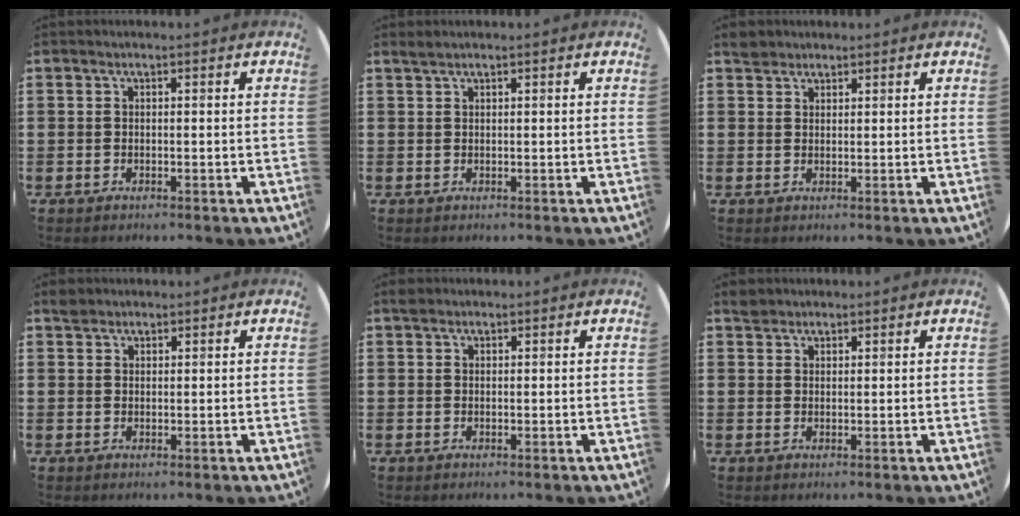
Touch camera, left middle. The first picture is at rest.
{"total": 0.8, "force": [0.8, 0.0, 0.1], "torque": [-0.004, 0.001, 0.014]}
{"total": 1.9, "force": [1.7, 0.8, 0.0], "torque": [0.005, 0.001, 0.032]}
{"total": 1.5, "force": [1.4, 0.6, 0.2], "torque": [0.004, 0.000, 0.024]}
{"total": 1.0, "force": [0.9, 0.4, 0.2], "torque": [0.003, 0.000, 0.015]}
{"total": 1.8, "force": [1.6, 0.7, 0.0], "torque": [0.004, 0.001, 0.030]}